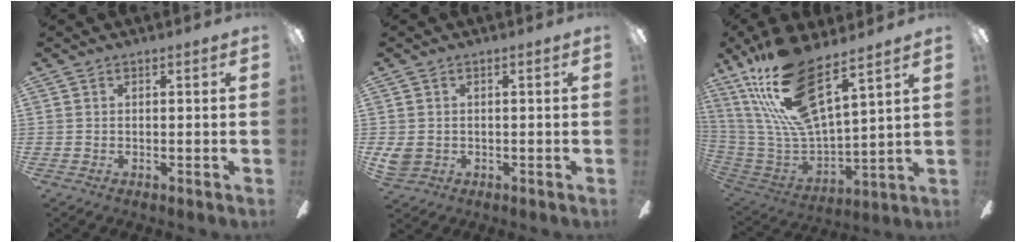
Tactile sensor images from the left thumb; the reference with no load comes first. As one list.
[{"total": 3.2, "force": [0.1, 2.6, 1.8], "torque": [-0.045, 0.000, 0.000]}, {"total": 21.7, "force": [13.4, 7.2, 15.5], "torque": [-0.331, -0.071, 0.233]}]